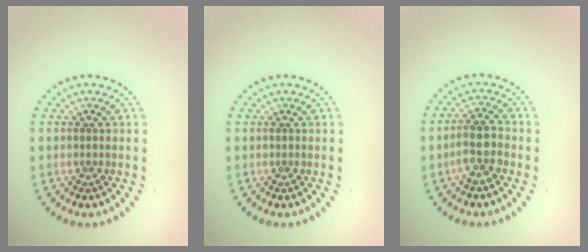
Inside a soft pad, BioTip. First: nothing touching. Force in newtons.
{"total": 0.0}
{"total": 2.9, "press": 2.6, "slide": 1.2}